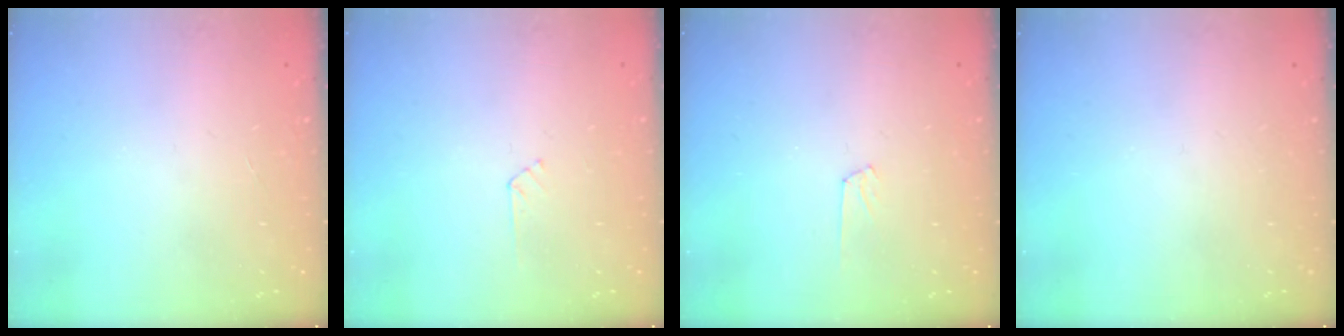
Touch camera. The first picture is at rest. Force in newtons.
{"total": 3.0, "press": 3.0, "slide": 0.3}
{"total": 6.2, "press": 6.2, "slide": 0.4}
{"total": 0.0}